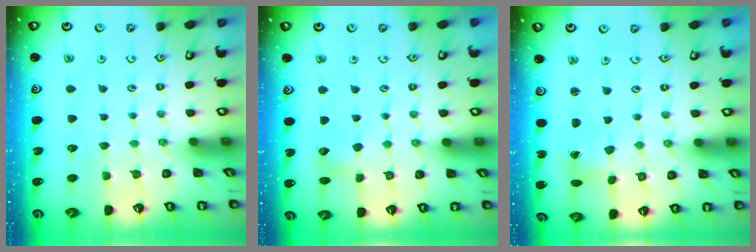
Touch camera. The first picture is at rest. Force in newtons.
{"total": 4.1, "press": 4.0, "slide": 0.5}
{"total": 2.0, "press": 2.0, "slide": 0.3}